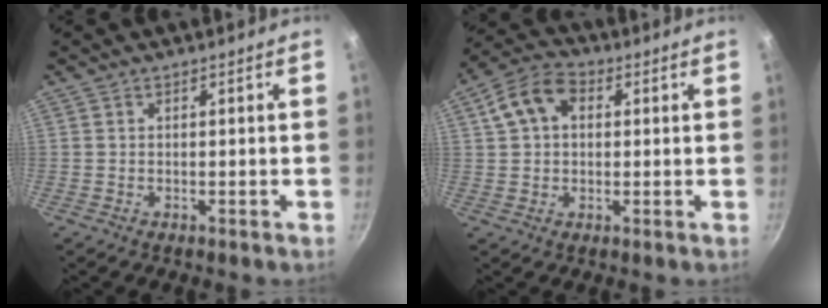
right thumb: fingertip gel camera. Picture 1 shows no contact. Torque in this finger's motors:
{"motor_torque": [-0.44, 0.67, 0.31, -0.22, 0.11]}